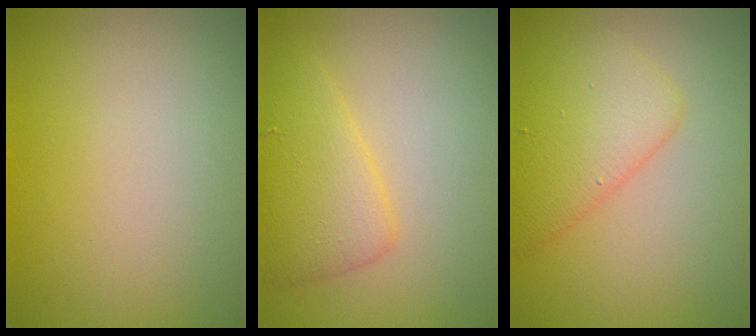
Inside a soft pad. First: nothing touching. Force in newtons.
{"total": 3.4, "press": 3.4, "slide": 0.0}
{"total": 4.1, "press": 4.0, "slide": 0.3}